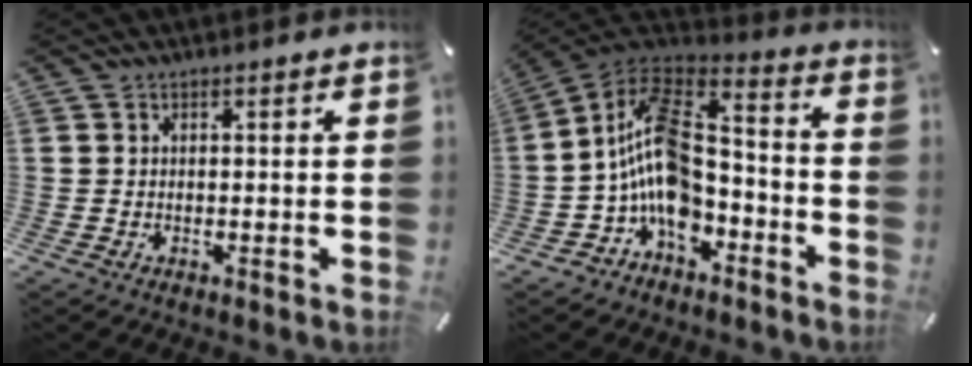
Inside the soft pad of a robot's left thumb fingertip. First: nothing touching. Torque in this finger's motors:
{"motor_torque": [0.34, 2.37, 1.44, 1.33, 0.34]}